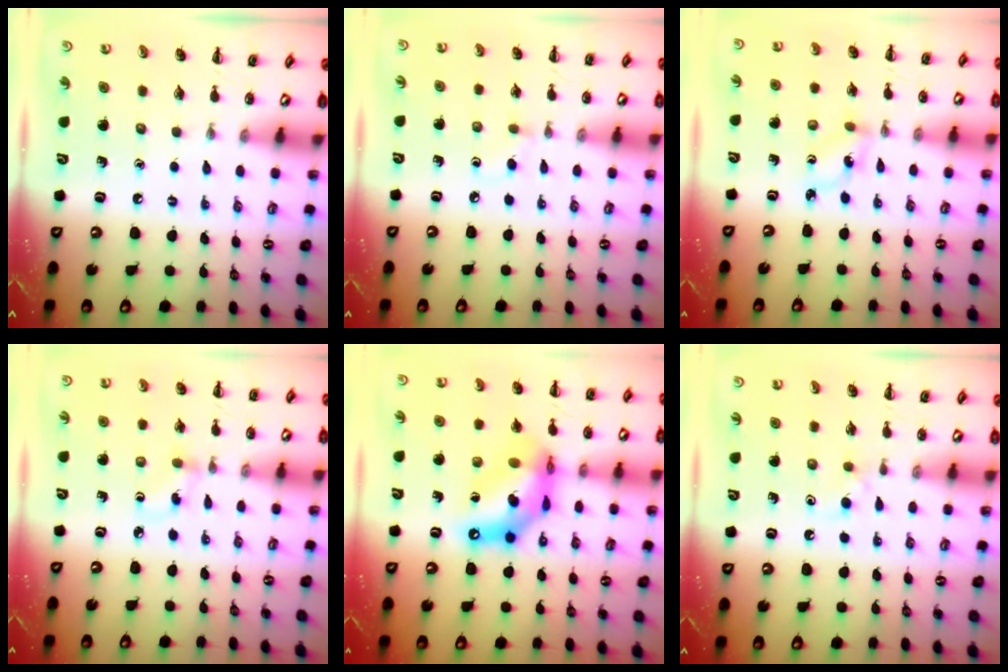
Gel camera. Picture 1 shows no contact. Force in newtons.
{"total": 2.7, "press": 2.5, "slide": 0.9}
{"total": 1.9, "press": 1.8, "slide": 0.7}
{"total": 2.8, "press": 2.5, "slide": 1.2}
{"total": 12.7, "press": 12.2, "slide": 3.5}
{"total": 3.9, "press": 3.6, "slide": 1.4}